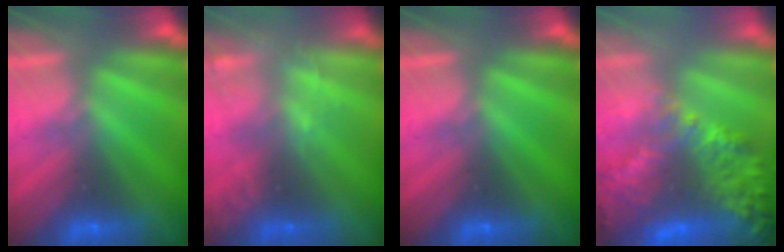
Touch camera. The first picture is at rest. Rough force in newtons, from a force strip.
{"total": 2.1}
{"total": 0.0}
{"total": 6.1}